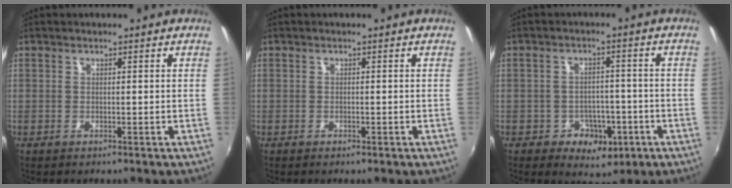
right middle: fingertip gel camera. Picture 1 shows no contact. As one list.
[{"total": 0.7, "force": [-0.5, 0.2, 0.4], "torque": [-0.007, -0.001, -0.009]}, {"total": 7.4, "force": [-3.3, 5.8, 3.3], "torque": [-0.065, 0.011, -0.029]}]